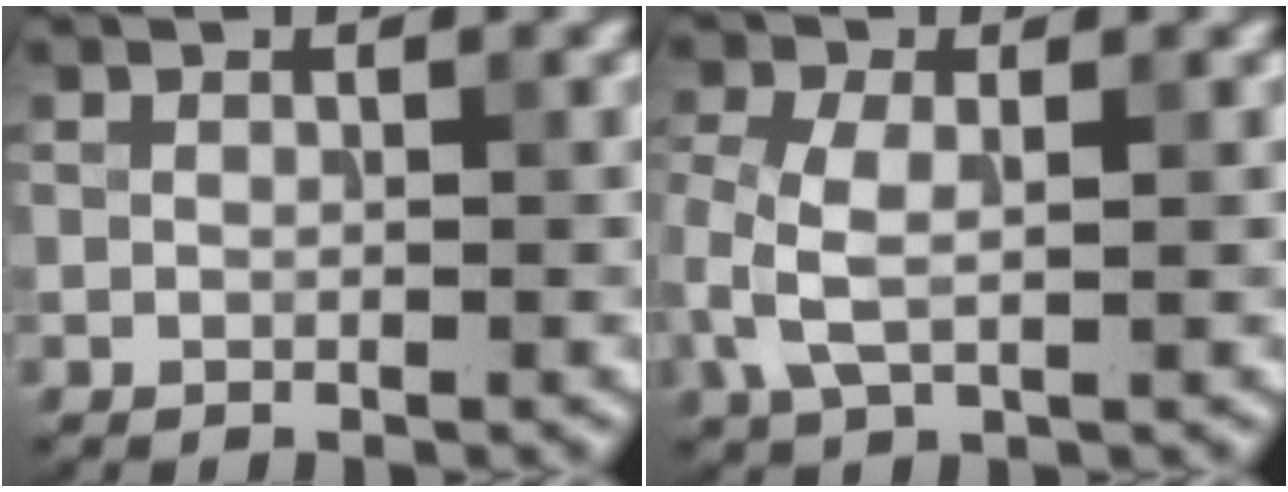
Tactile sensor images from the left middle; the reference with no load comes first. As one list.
[{"total": 3.8, "force": [-0.5, 2.1, 3.2], "torque": [-0.087, -0.002, -0.011]}]